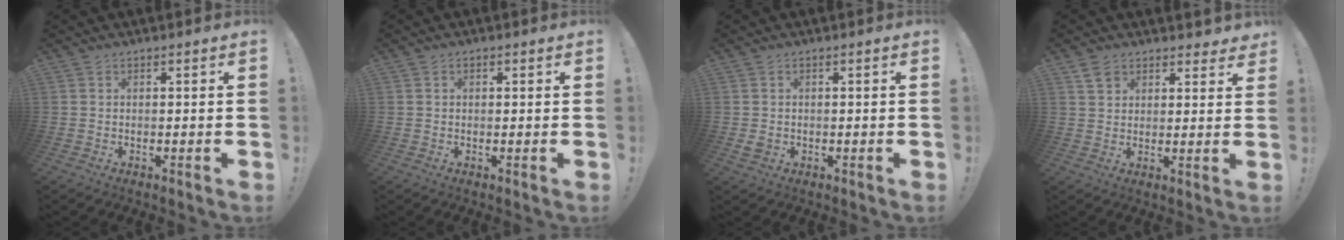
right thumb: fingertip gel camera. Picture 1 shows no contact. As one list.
[{"total": 0.7, "force": [0.0, 0.5, 0.4], "torque": [-0.001, 0.001, -0.002]}, {"total": 1.8, "force": [-0.2, 1.5, 0.9], "torque": [-0.013, 0.005, -0.002]}, {"total": 5.4, "force": [3.7, 3.7, 1.5], "torque": [-0.017, -0.018, 0.068]}]